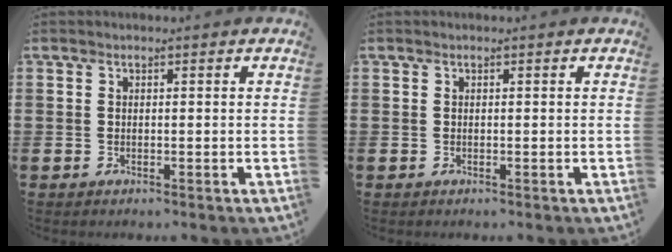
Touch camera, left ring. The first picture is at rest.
{"total": 0.0}